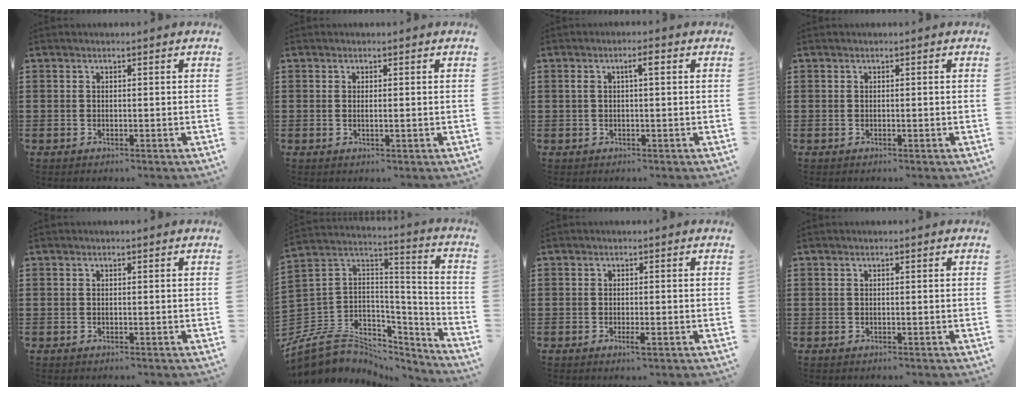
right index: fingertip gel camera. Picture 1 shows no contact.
{"total": 0.8, "force": [0.1, 0.0, 0.8], "torque": [-0.014, -0.003, 0.002]}
{"total": 2.6, "force": [0.6, 0.6, 2.4], "torque": [-0.041, 0.004, 0.006]}
{"total": 0.0}
{"total": 0.0}
{"total": 8.0, "force": [-4.7, 6.2, 1.9], "torque": [-0.065, 0.000, -0.084]}
{"total": 1.6, "force": [-0.7, 0.1, 1.4], "torque": [-0.032, -0.007, -0.014]}
{"total": 0.0}